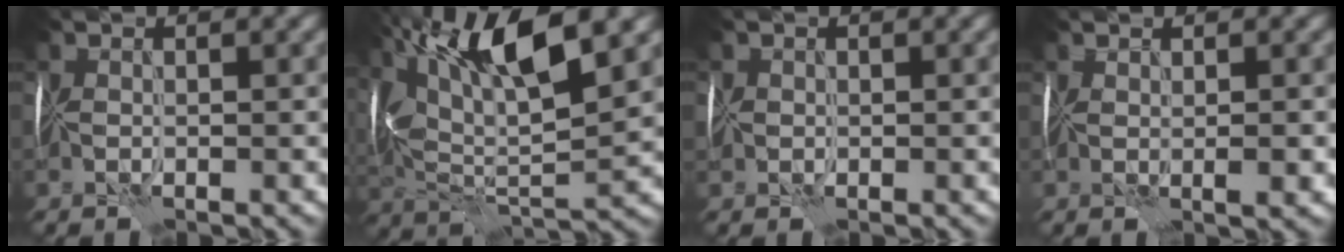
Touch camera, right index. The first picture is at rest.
{"total": 11.6, "force": [6.2, 3.5, 9.1], "torque": [-0.174, 0.017, 0.113]}
{"total": 1.2, "force": [-0.4, 1.1, 0.0], "torque": [0.002, 0.007, -0.001]}
{"total": 1.6, "force": [0.6, 0.3, 1.5], "torque": [-0.023, 0.007, 0.013]}